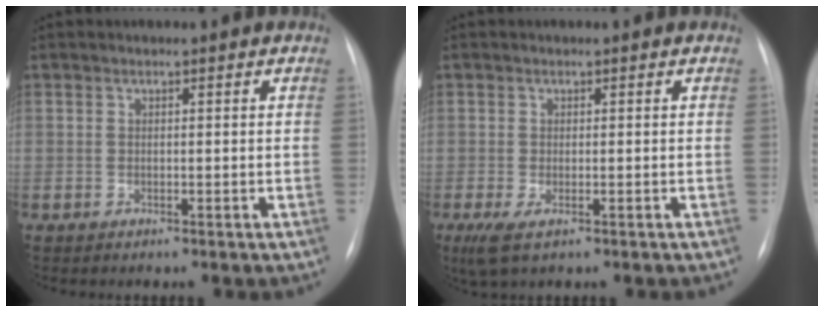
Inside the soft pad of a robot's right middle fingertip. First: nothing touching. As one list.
[{"total": 3.3, "force": [-1.7, 1.1, 2.7], "torque": [-0.052, -0.009, -0.025]}]